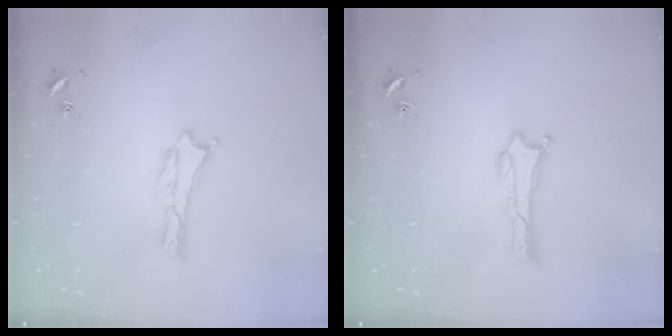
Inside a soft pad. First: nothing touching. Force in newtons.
{"total": 0.0}